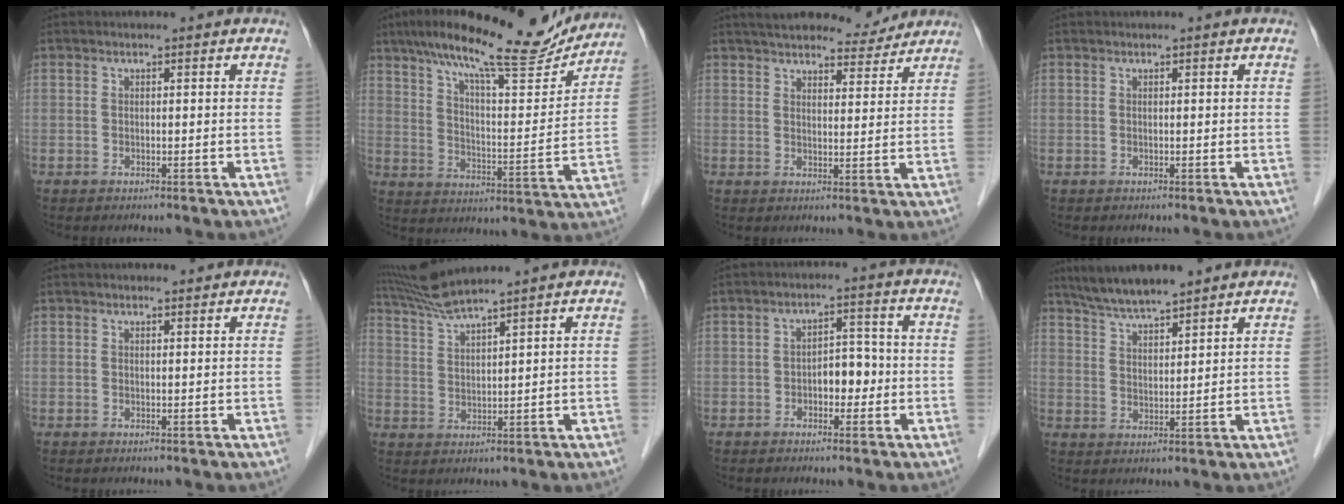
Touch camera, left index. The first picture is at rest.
{"total": 20.5, "force": [17.5, 3.4, 10.1], "torque": [-0.167, 0.007, 0.256]}
{"total": 10.6, "force": [9.9, 2.2, 3.3], "torque": [-0.039, 0.007, 0.131]}
{"total": 0.0}
{"total": 0.6, "force": [0.6, 0.2, 0.1], "torque": [-0.010, 0.000, 0.009]}
{"total": 6.2, "force": [5.6, -1.7, 2.2], "torque": [-0.059, 0.005, 0.116]}
{"total": 4.2, "force": [-1.1, 2.4, 3.3], "torque": [-0.049, 0.016, -0.019]}
{"total": 7.9, "force": [6.9, 0.6, 3.7], "torque": [-0.069, 0.022, 0.127]}